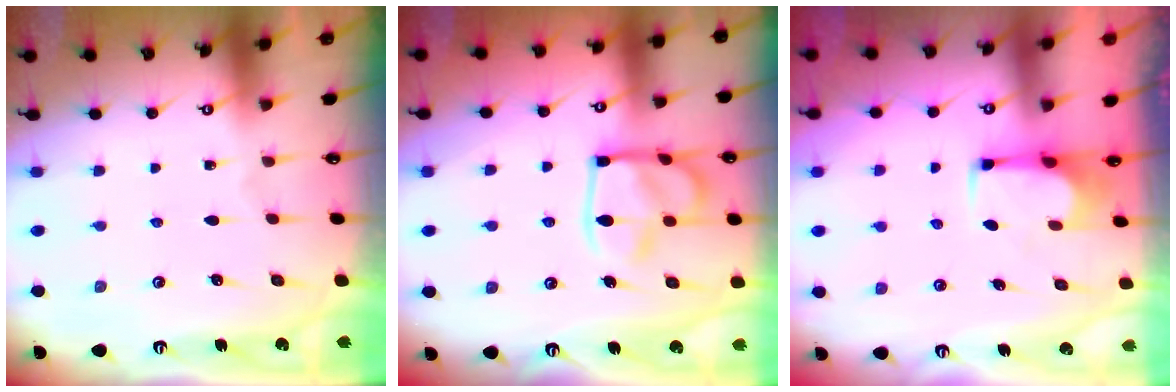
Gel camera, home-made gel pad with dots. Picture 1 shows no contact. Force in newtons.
{"total": 15.1, "press": 15.0, "slide": 1.6}
{"total": 6.0, "press": 6.0, "slide": 0.9}